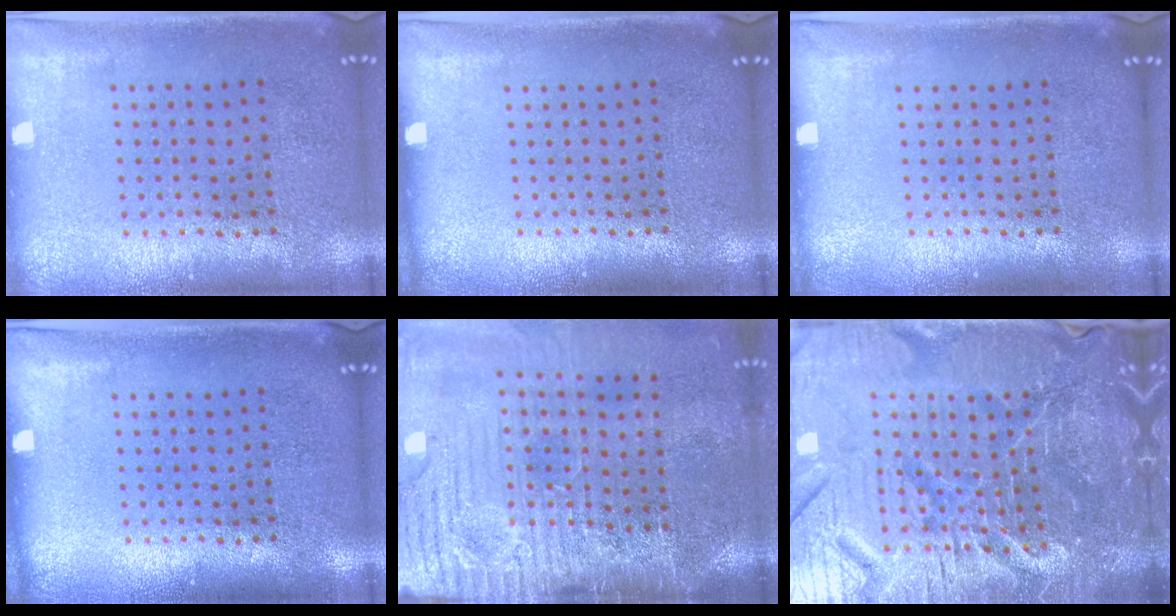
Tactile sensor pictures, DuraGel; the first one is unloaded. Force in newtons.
{"total": 0.0}
{"total": 0.0}
{"total": 0.0}
{"total": 4.8, "press": 4.2, "slide": 2.4}
{"total": 7.2, "press": 6.5, "slide": 3.2}